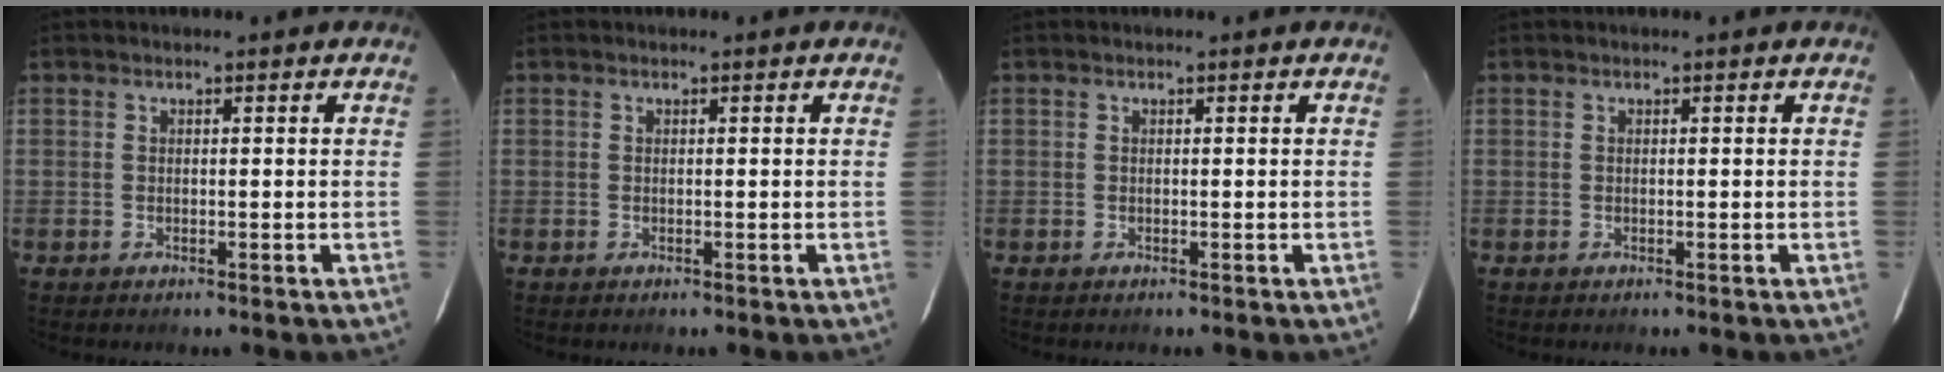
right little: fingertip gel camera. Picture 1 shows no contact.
{"total": 0.0}
{"total": 0.0}
{"total": 0.0}